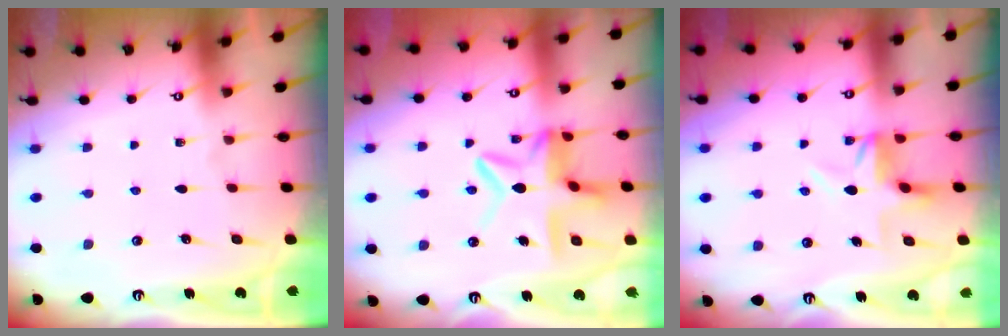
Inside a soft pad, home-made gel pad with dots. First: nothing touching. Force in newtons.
{"total": 11.2, "press": 11.2, "slide": 1.1}
{"total": 3.9, "press": 3.9, "slide": 0.4}